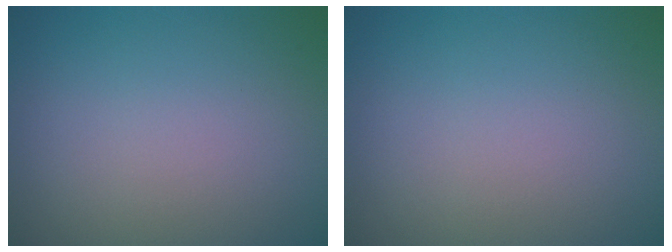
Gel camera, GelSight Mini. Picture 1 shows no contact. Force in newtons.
{"total": 0.0}